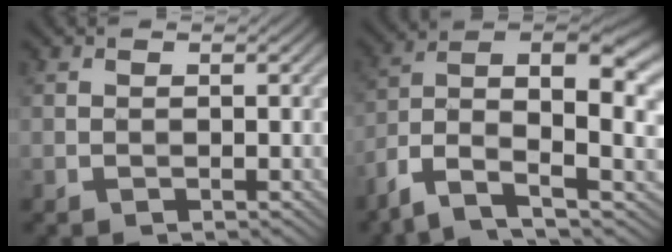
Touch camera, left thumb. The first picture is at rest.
{"total": 11.6, "force": [-4.2, 5.0, 9.6], "torque": [-0.180, -0.002, -0.084]}